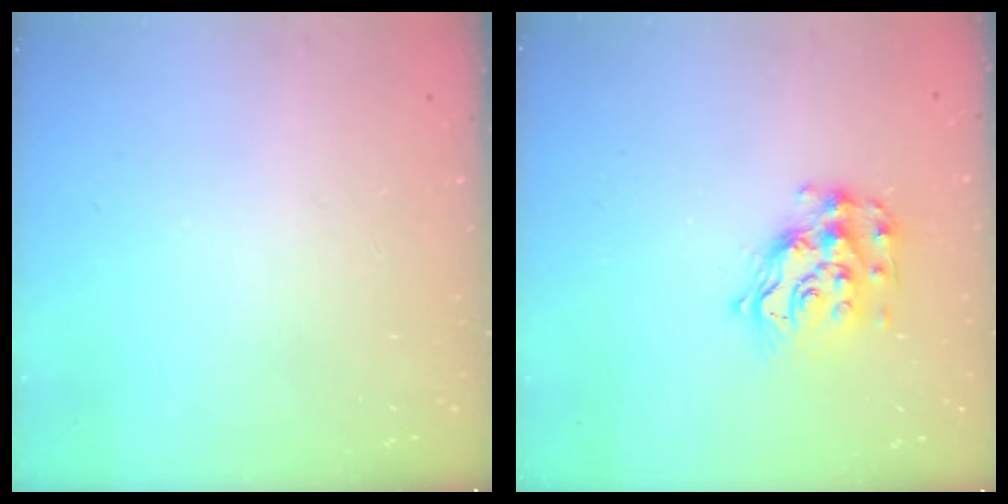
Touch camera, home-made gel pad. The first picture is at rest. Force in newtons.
{"total": 13.7, "press": 13.7, "slide": 0.9}